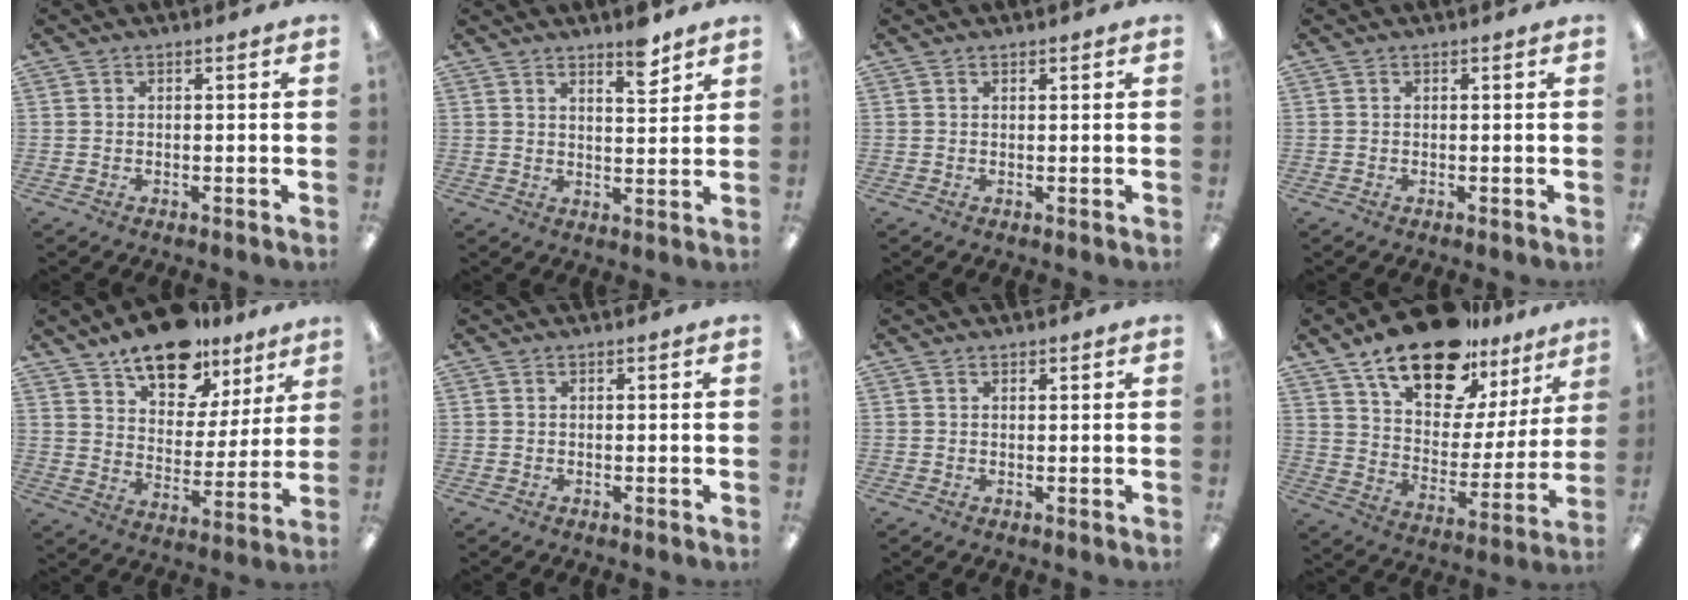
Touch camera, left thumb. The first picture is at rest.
{"total": 6.5, "force": [4.9, 2.1, 3.7], "torque": [-0.035, -0.032, 0.078]}
{"total": 0.6, "force": [0.5, 0.2, 0.0], "torque": [0.007, -0.003, 0.008]}
{"total": 0.0}
{"total": 16.2, "force": [12.4, 7.7, 7.0], "torque": [-0.109, -0.075, 0.219]}
{"total": 0.0}
{"total": 0.8, "force": [0.7, 0.4, 0.1], "torque": [-0.002, 0.000, 0.013]}
{"total": 20.2, "force": [15.4, 8.5, 10.0], "torque": [-0.172, -0.097, 0.269]}